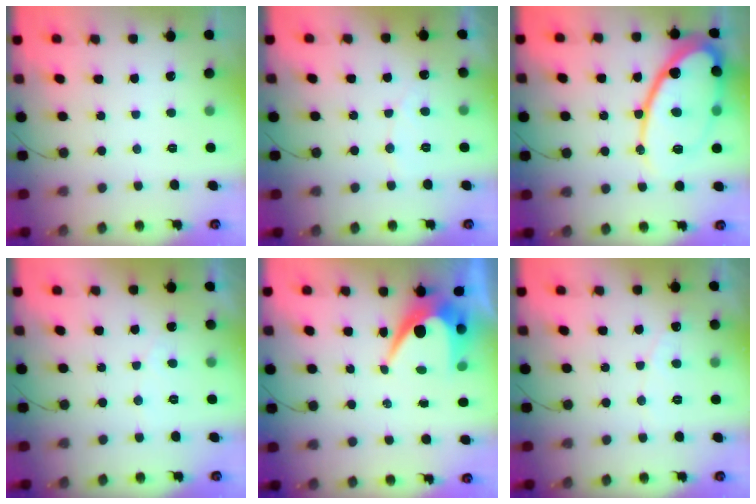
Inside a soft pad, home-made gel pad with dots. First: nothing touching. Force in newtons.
{"total": 3.5, "press": 3.5, "slide": 0.2}
{"total": 22.7, "press": 22.6, "slide": 2.3}
{"total": 2.2, "press": 2.2, "slide": 0.1}
{"total": 7.9, "press": 7.9, "slide": 0.6}
{"total": 3.1, "press": 3.1, "slide": 0.2}